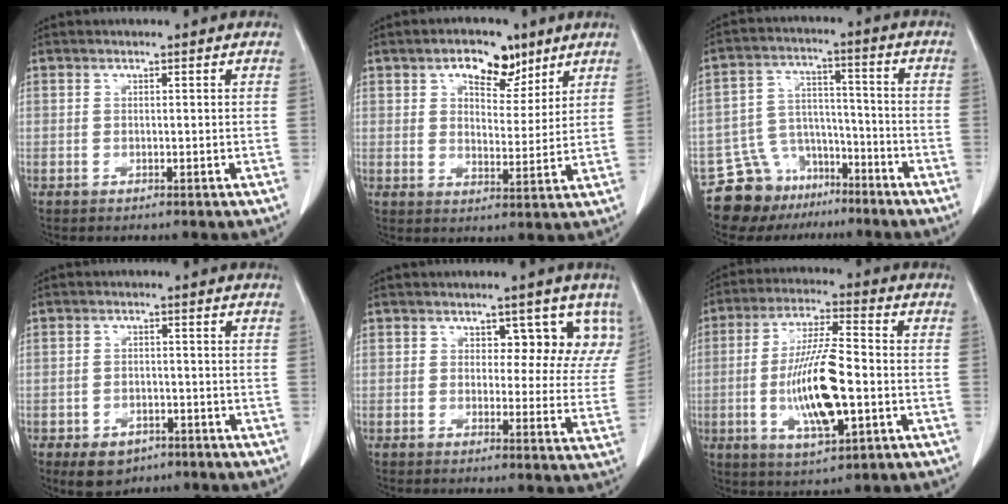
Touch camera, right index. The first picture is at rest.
{"total": 7.6, "force": [4.7, 4.0, 4.5], "torque": [-0.061, 0.009, 0.073]}
{"total": 10.4, "force": [-8.2, 6.3, 1.3], "torque": [-0.022, 0.050, -0.133]}
{"total": 5.5, "force": [-3.5, 3.6, 2.3], "torque": [-0.038, 0.001, -0.046]}
{"total": 7.2, "force": [4.5, 4.1, 3.7], "torque": [-0.021, -0.003, 0.042]}
{"total": 13.4, "force": [-2.5, 3.0, 12.8], "torque": [-0.245, -0.002, -0.039]}